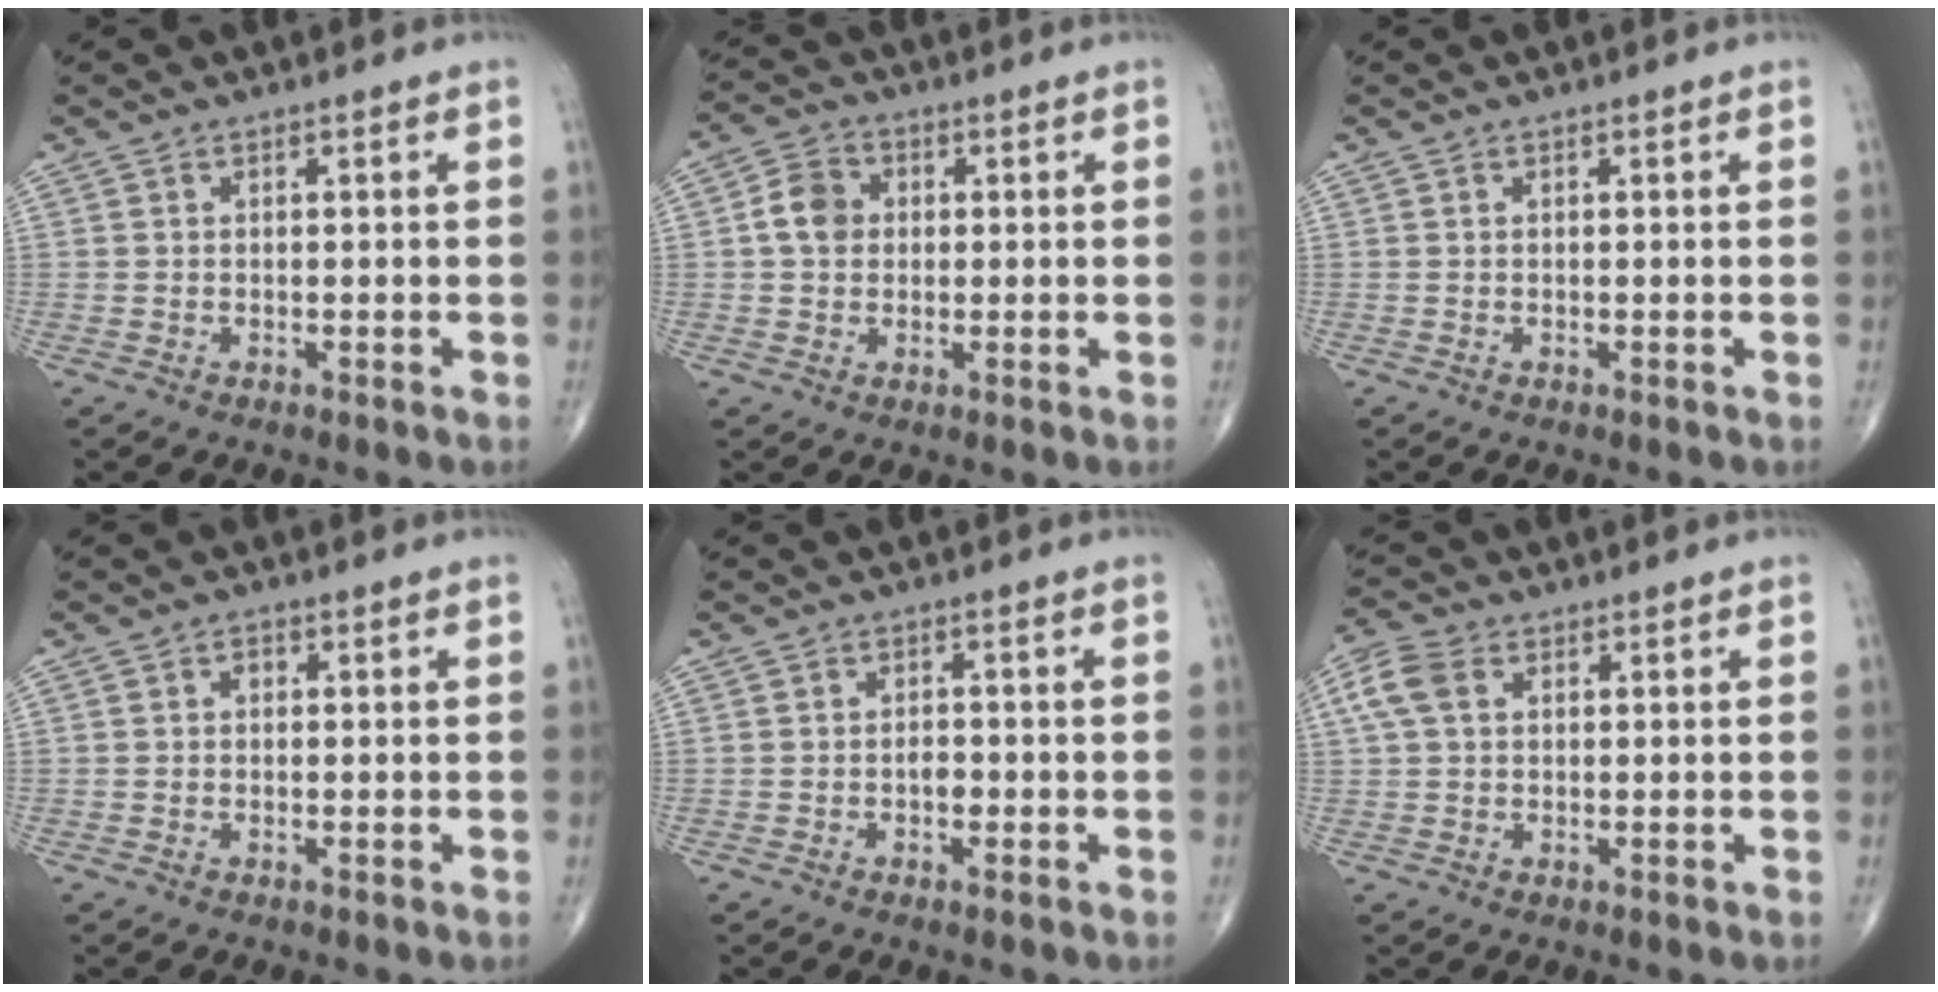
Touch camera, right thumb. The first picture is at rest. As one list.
[{"total": 5.8, "force": [0.6, 4.8, 3.2], "torque": [-0.047, 0.010, 0.003]}, {"total": 0.0}, {"total": 1.1, "force": [0.1, 0.9, 0.6], "torque": [-0.004, 0.006, -0.002]}, {"total": 2.1, "force": [-0.7, 1.2, 1.6], "torque": [-0.018, 0.005, -0.012]}, {"total": 5.6, "force": [1.6, 3.9, 3.8], "torque": [-0.091, 0.018, 0.028]}]